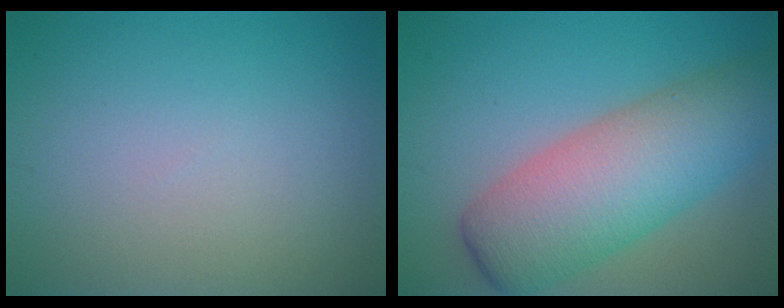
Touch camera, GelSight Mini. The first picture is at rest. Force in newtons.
{"total": 8.9, "press": 8.9, "slide": 0.4}